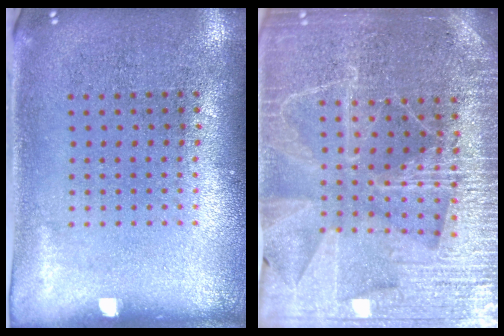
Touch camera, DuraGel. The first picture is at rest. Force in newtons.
{"total": 4.5, "press": 4.2, "slide": 1.8}